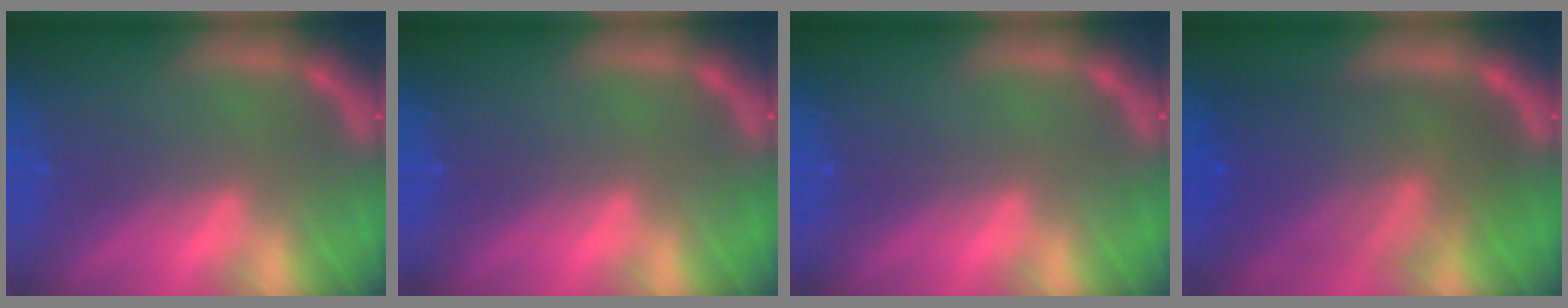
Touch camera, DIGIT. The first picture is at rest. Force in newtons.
{"total": 0.0}
{"total": 0.0}
{"total": 10.0}